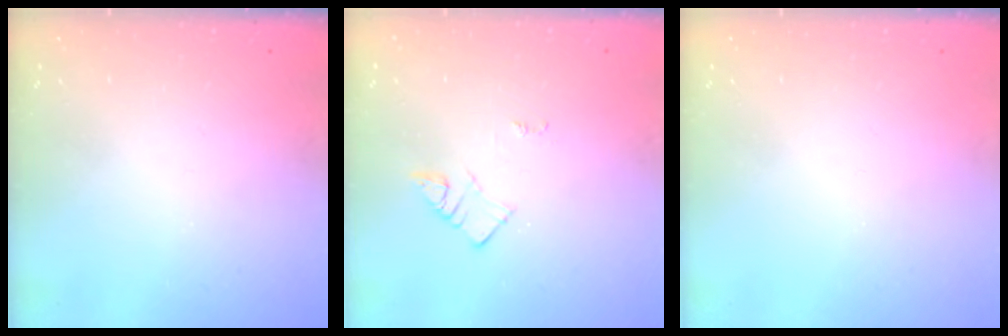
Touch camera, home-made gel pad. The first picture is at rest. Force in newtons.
{"total": 3.0, "press": 3.0, "slide": 0.4}
{"total": 0.0}